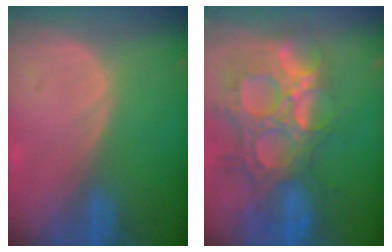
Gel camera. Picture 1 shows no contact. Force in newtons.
{"total": 14.1, "press": 11.9, "slide": 7.6}